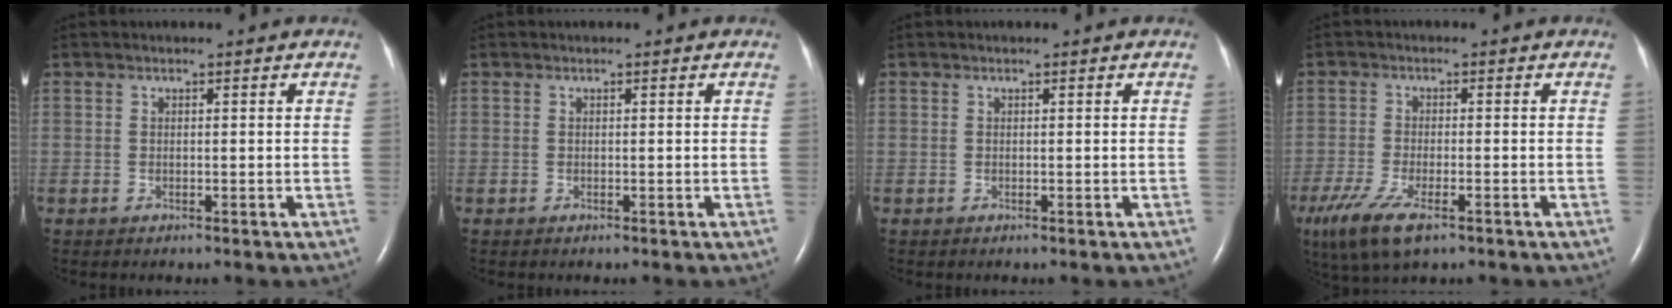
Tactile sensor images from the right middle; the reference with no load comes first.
{"total": 0.0}
{"total": 0.0}
{"total": 8.7, "force": [-5.3, 2.7, 6.3], "torque": [-0.124, -0.021, -0.091]}